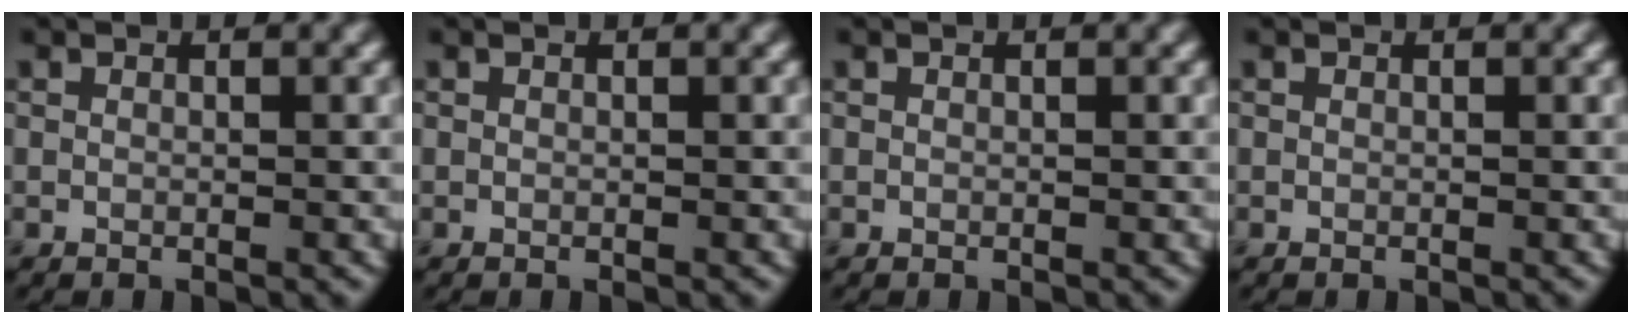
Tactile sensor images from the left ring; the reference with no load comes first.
{"total": 0.0}
{"total": 0.0}
{"total": 0.0}